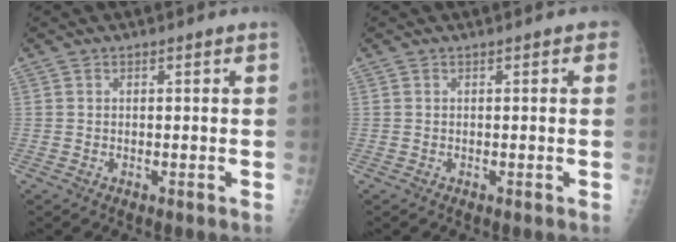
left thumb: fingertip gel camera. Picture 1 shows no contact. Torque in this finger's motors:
{"motor_torque": [1.57, 0.96, 0.37, -0.02, 0.00]}